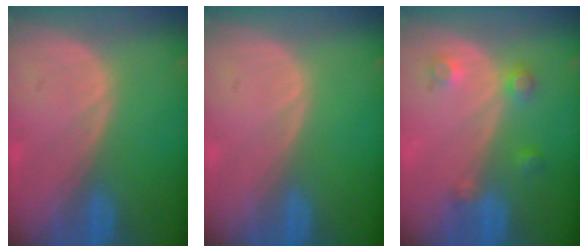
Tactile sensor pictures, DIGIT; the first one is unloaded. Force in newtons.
{"total": 0.0}
{"total": 3.5, "press": 3.1, "slide": 1.6}